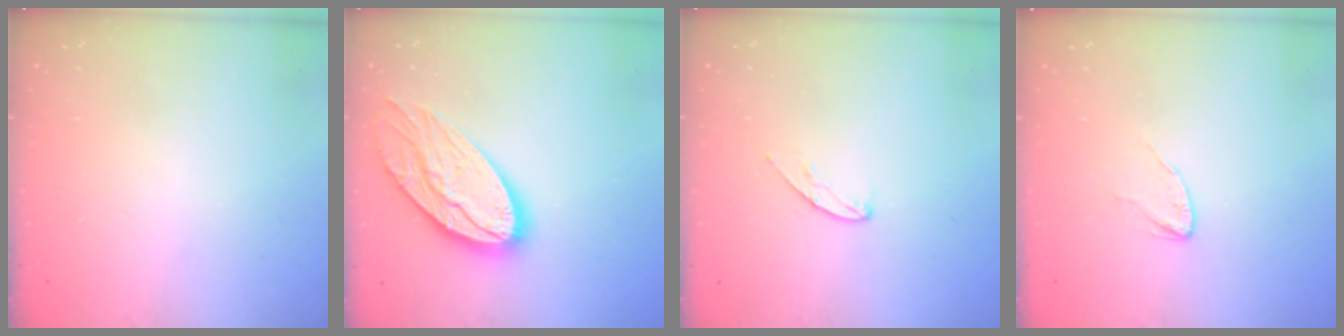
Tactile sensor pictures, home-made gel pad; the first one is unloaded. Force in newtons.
{"total": 17.0, "press": 17.0, "slide": 1.1}
{"total": 5.2, "press": 5.1, "slide": 0.5}
{"total": 2.7, "press": 2.7, "slide": 0.2}